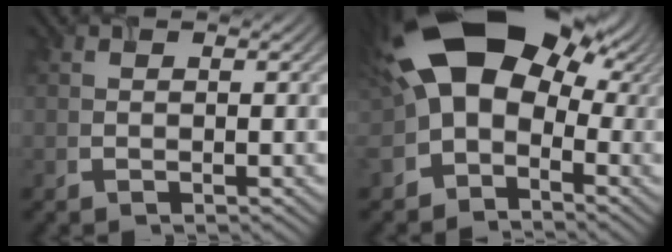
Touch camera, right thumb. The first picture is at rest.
{"total": 17.3, "force": [3.0, 11.8, 12.3], "torque": [-0.225, -0.007, 0.068]}